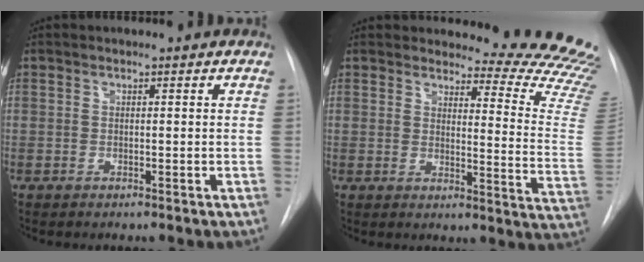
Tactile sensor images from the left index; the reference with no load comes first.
{"total": 16.3, "force": [16.2, 0.4, 2.0], "torque": [-0.001, -0.168, 0.152]}